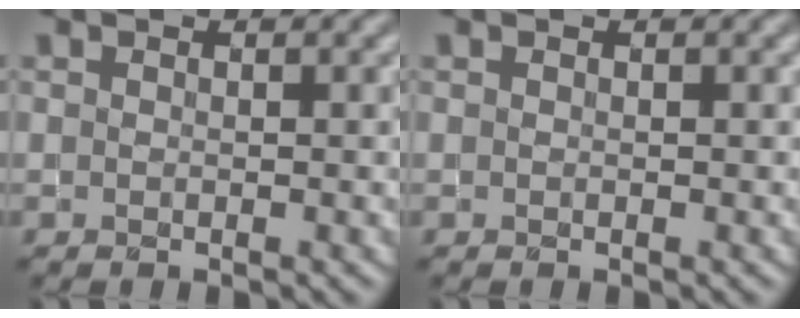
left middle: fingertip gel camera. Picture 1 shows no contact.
{"total": 0.0}